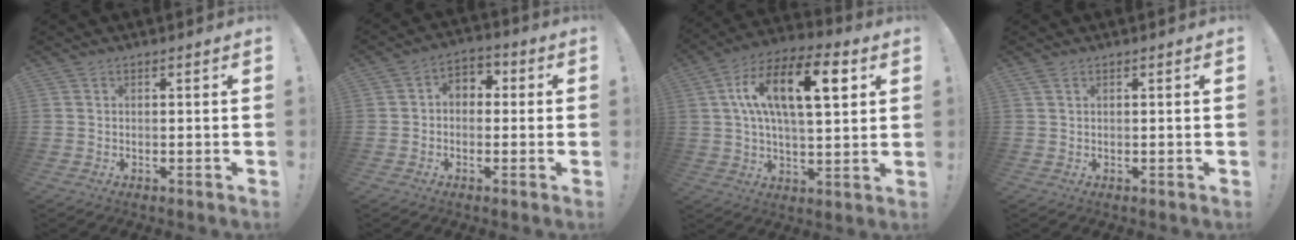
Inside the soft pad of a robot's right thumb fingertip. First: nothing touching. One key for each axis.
{"total": 5.0, "fx": -1.1, "fy": 4.1, "fz": 2.7, "tx": -0.054, "ty": 0.024, "tz": -0.015}
{"total": 18.6, "fx": 5.6, "fy": 7.9, "fz": 15.9, "tx": -0.275, "ty": 0.009, "tz": 0.087}
{"total": 1.2, "fx": 0.8, "fy": 0.3, "fz": 0.9, "tx": -0.018, "ty": -0.001, "tz": 0.015}